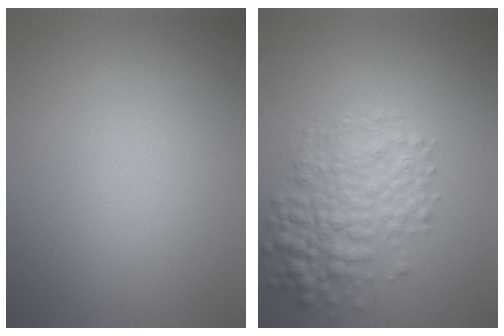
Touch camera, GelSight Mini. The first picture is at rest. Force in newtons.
{"total": 5.0, "press": 5.0, "slide": 0.1}